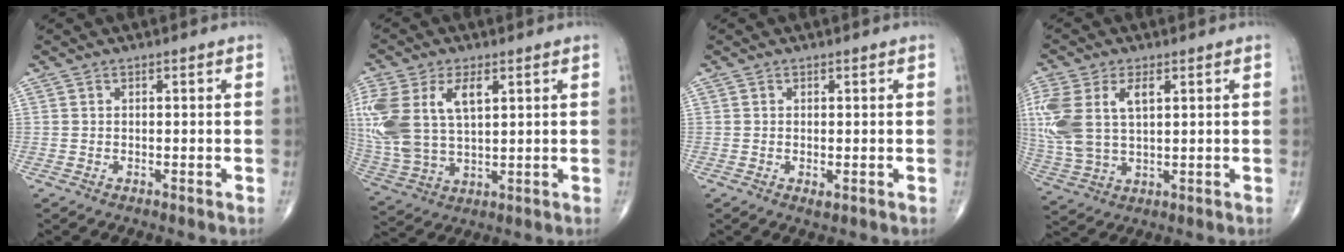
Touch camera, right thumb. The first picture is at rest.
{"total": 18.1, "force": [5.0, 10.2, 14.1], "torque": [-0.329, -0.001, 0.100]}
{"total": 1.1, "force": [-0.3, 0.4, 1.0], "torque": [-0.016, -0.004, -0.003]}
{"total": 14.5, "force": [3.5, 8.2, 11.4], "torque": [-0.278, 0.006, 0.077]}